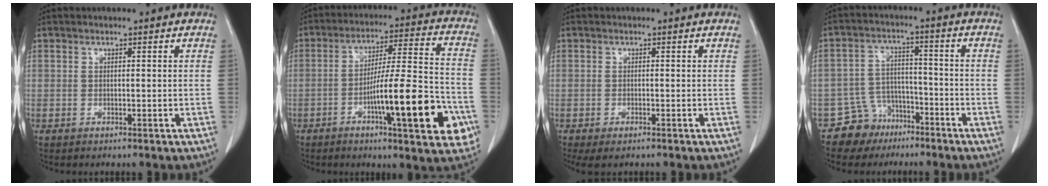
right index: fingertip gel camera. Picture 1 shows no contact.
{"total": 17.8, "force": [-6.3, 2.1, 16.5], "torque": [-0.228, 0.008, -0.089]}
{"total": 2.7, "force": [-1.8, 0.8, 1.8], "torque": [-0.030, -0.008, -0.026]}
{"total": 6.6, "force": [-4.6, 4.8, 0.0], "torque": [0.008, 0.020, -0.077]}